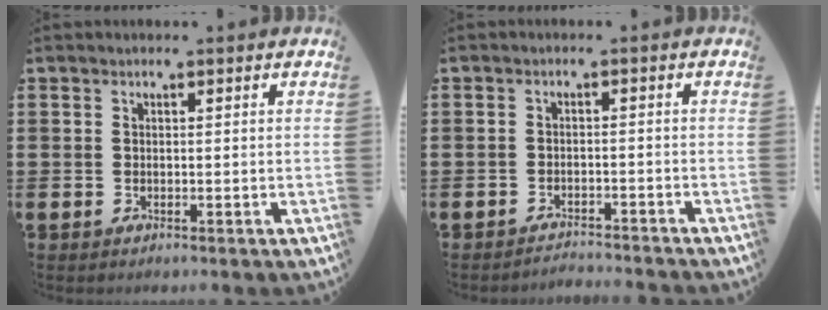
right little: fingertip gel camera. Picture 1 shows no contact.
{"total": 1.9, "force": [-1.9, -0.2, -0.2], "torque": [-0.001, 0.005, -0.041]}